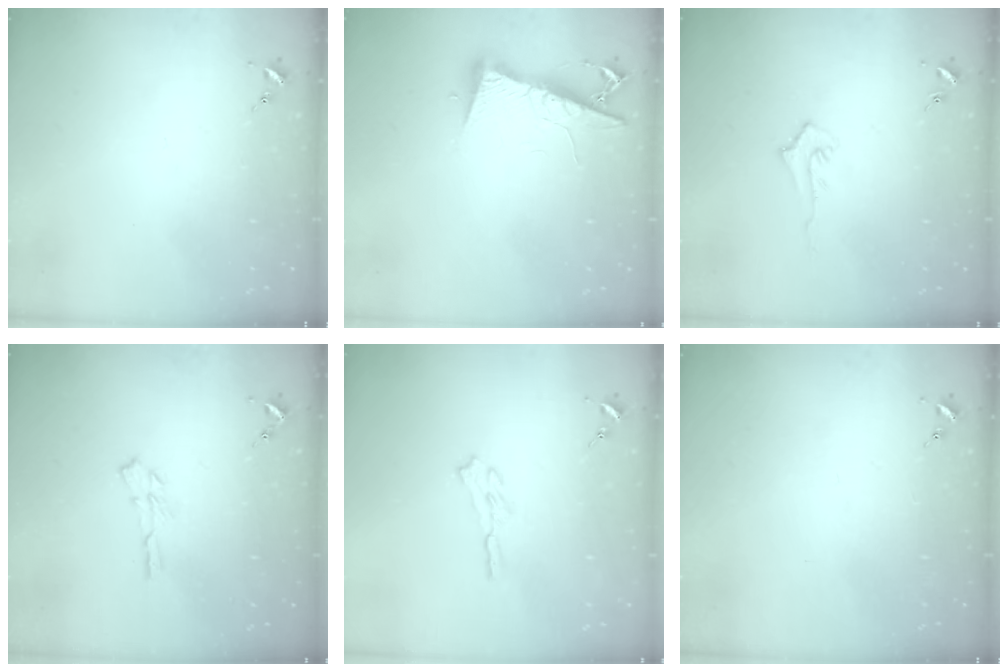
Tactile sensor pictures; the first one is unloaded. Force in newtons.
{"total": 9.1, "press": 9.1, "slide": 1.2}
{"total": 4.5, "press": 4.5, "slide": 0.7}
{"total": 3.8, "press": 3.8, "slide": 0.4}
{"total": 3.9, "press": 3.9, "slide": 0.4}
{"total": 0.0}